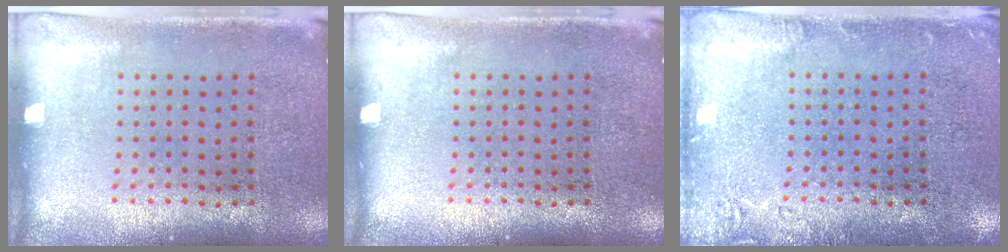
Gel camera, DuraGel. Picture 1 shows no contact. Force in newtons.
{"total": 0.0}
{"total": 1.9, "press": 1.8, "slide": 0.3}